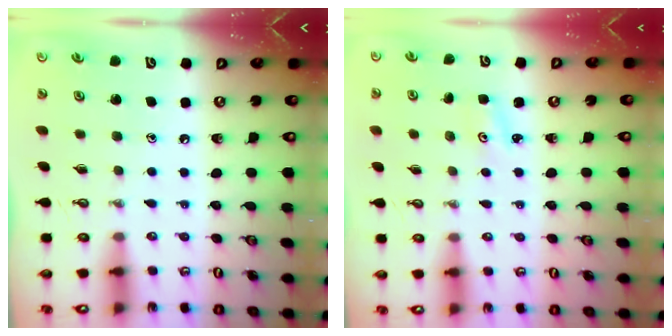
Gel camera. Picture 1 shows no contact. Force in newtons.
{"total": 2.1, "press": 2.1, "slide": 0.3}